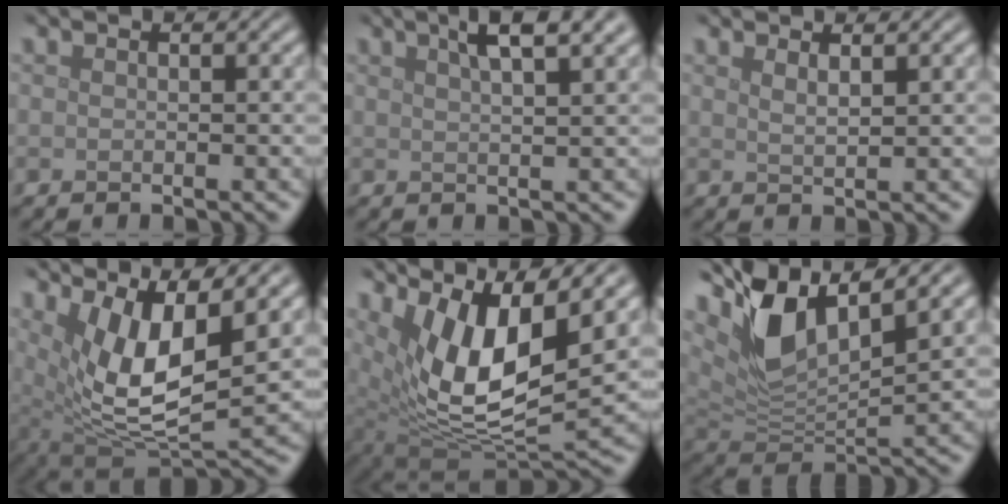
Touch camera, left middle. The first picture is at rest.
{"total": 5.5, "force": [3.4, 1.4, 4.0], "torque": [-0.038, 0.024, 0.029]}
{"total": 1.3, "force": [1.0, 0.3, 0.8], "torque": [-0.006, 0.001, 0.013]}
{"total": 8.4, "force": [3.2, 2.8, 7.3], "torque": [-0.142, -0.008, 0.064]}
{"total": 10.4, "force": [4.5, 3.8, 8.6], "torque": [-0.163, -0.007, 0.087]}
{"total": 7.2, "force": [4.1, 2.8, 5.3], "torque": [-0.109, 0.001, 0.074]}